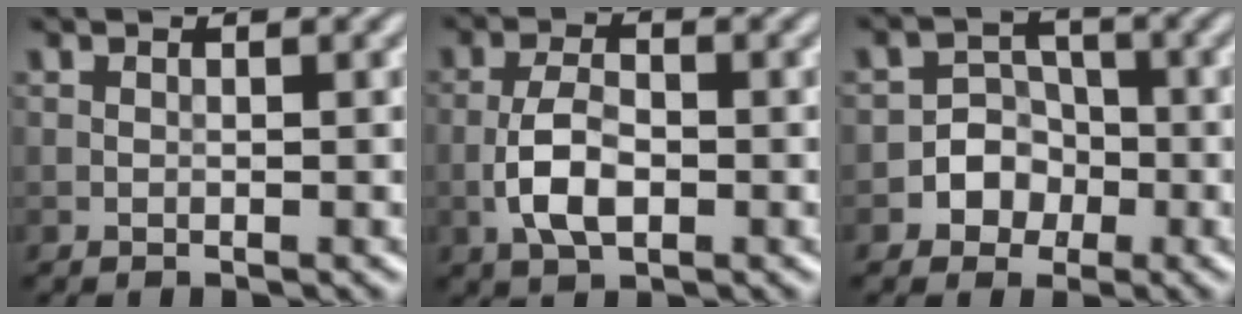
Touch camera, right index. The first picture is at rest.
{"total": 4.1, "force": [-1.2, 2.0, 3.3], "torque": [-0.064, 0.002, -0.029]}
{"total": 4.0, "force": [-1.6, 3.6, 0.9], "torque": [0.022, 0.011, -0.046]}